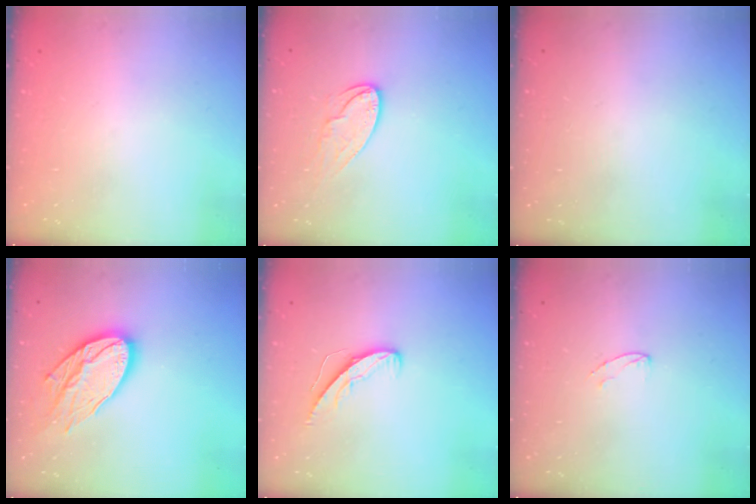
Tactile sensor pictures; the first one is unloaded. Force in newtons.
{"total": 8.4, "press": 8.4, "slide": 0.5}
{"total": 0.0}
{"total": 15.8, "press": 15.7, "slide": 1.2}
{"total": 5.8, "press": 5.7, "slide": 0.5}
{"total": 4.7, "press": 4.6, "slide": 0.4}